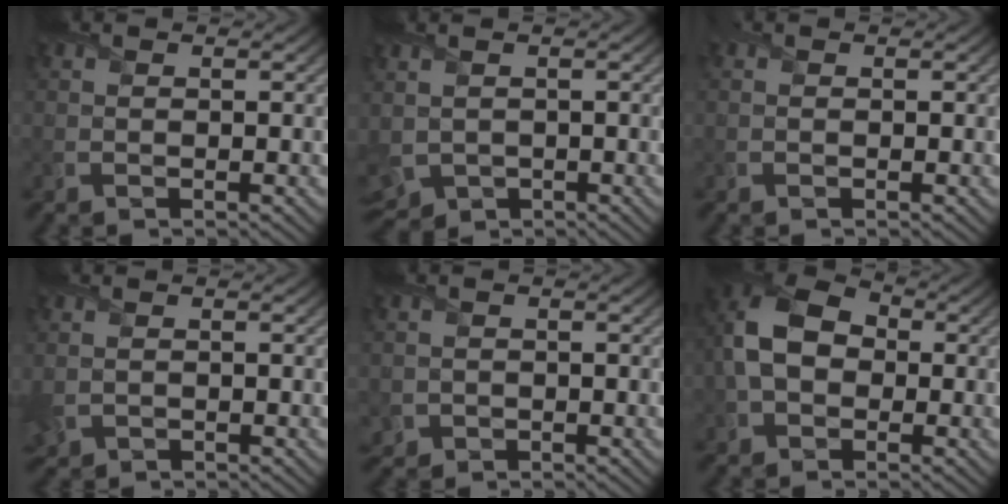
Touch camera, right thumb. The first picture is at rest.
{"total": 4.6, "force": [-1.1, 3.2, 3.1], "torque": [-0.096, -0.024, -0.013]}
{"total": 0.0}
{"total": 1.8, "force": [-0.3, 1.3, 1.2], "torque": [-0.039, -0.007, -0.002]}
{"total": 1.4, "force": [-0.5, 1.3, 0.0], "torque": [0.001, -0.008, -0.011]}
{"total": 8.4, "force": [0.0, 6.2, 5.8], "torque": [-0.137, 0.013, -0.013]}